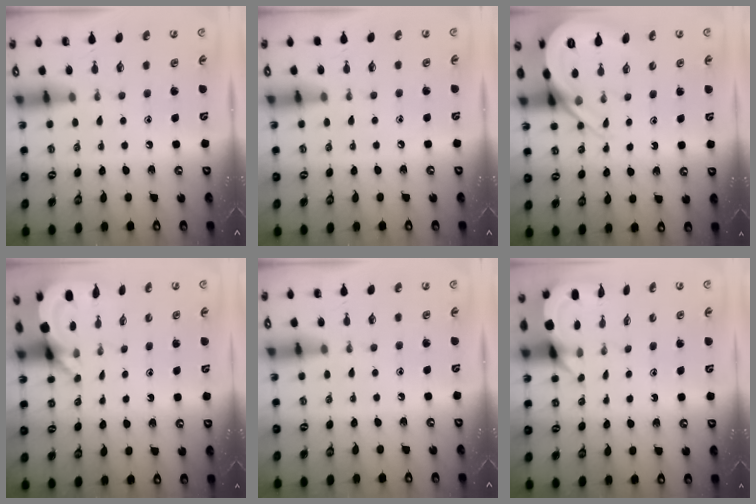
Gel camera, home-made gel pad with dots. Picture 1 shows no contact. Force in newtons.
{"total": 1.5, "press": 1.5, "slide": 0.2}
{"total": 8.1, "press": 8.1, "slide": 0.8}
{"total": 3.9, "press": 3.8, "slide": 0.3}
{"total": 0.0}
{"total": 4.5, "press": 4.5, "slide": 0.2}